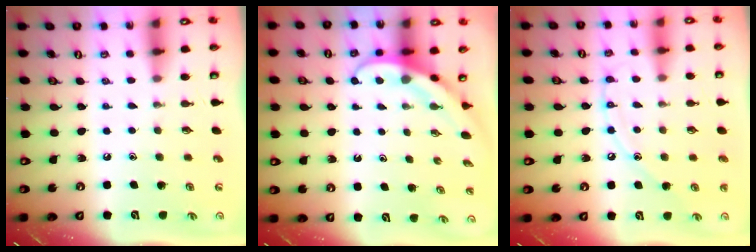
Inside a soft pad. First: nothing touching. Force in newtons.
{"total": 3.9, "press": 3.9, "slide": 0.3}
{"total": 8.6, "press": 8.6, "slide": 0.7}